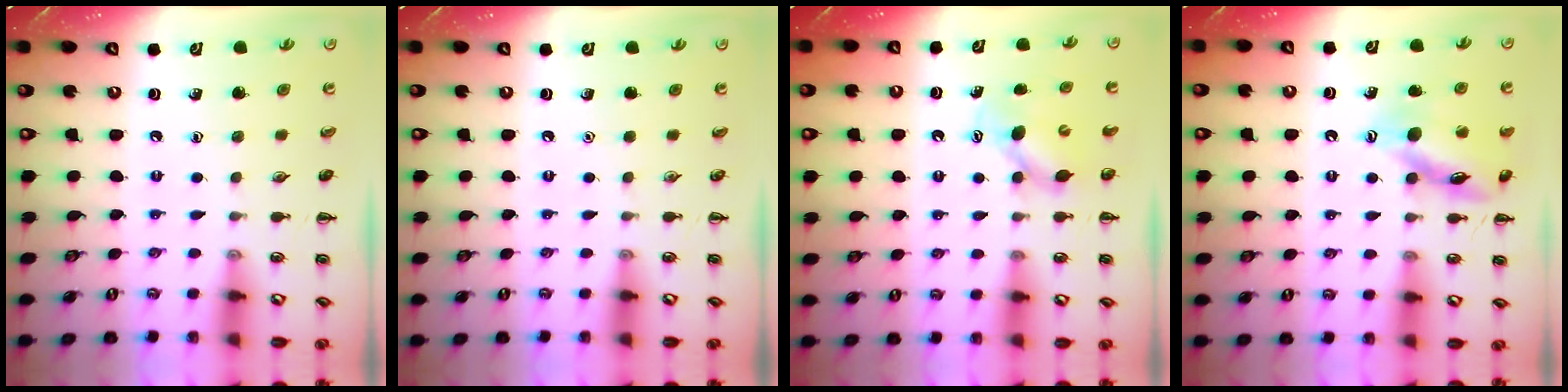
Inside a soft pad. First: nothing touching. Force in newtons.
{"total": 0.0}
{"total": 5.7, "press": 5.7, "slide": 0.5}
{"total": 14.0, "press": 13.9, "slide": 1.5}